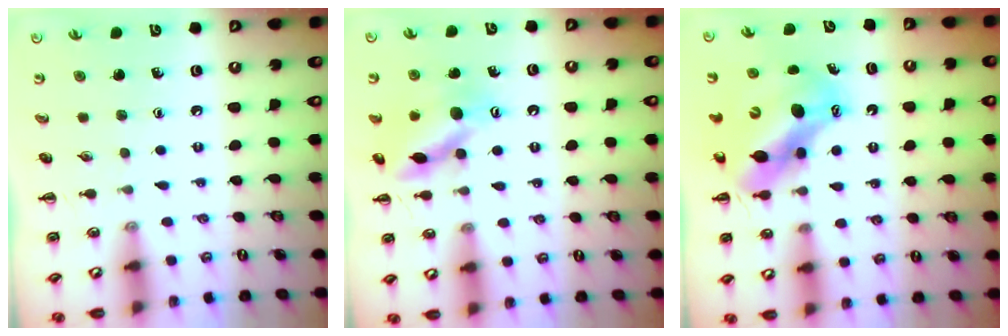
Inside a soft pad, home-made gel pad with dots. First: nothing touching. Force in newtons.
{"total": 14.1, "press": 14.0, "slide": 1.2}
{"total": 12.6, "press": 12.2, "slide": 3.0}